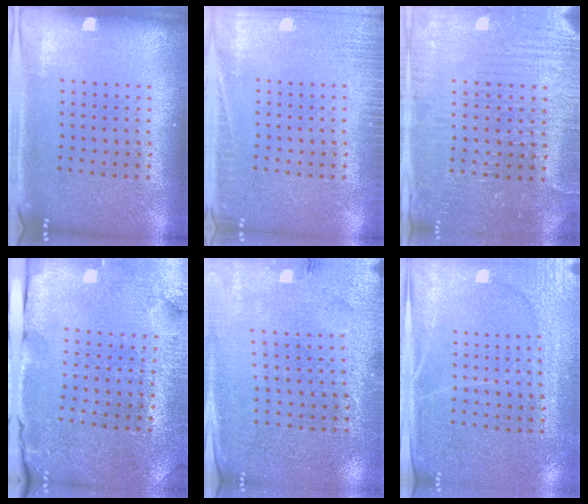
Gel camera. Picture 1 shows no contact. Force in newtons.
{"total": 2.4, "press": 2.4, "slide": 0.4}
{"total": 3.7, "press": 3.6, "slide": 0.7}
{"total": 3.6, "press": 3.6, "slide": 0.4}
{"total": 2.8, "press": 2.7, "slide": 0.5}
{"total": 3.0, "press": 2.8, "slide": 1.2}